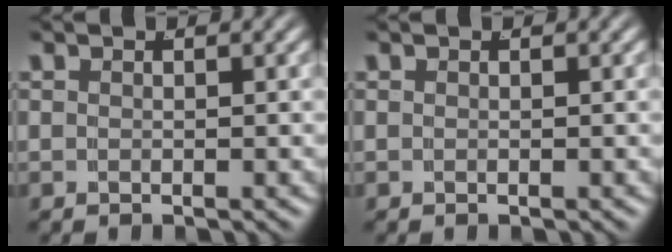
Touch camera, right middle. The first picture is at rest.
{"total": 0.0}